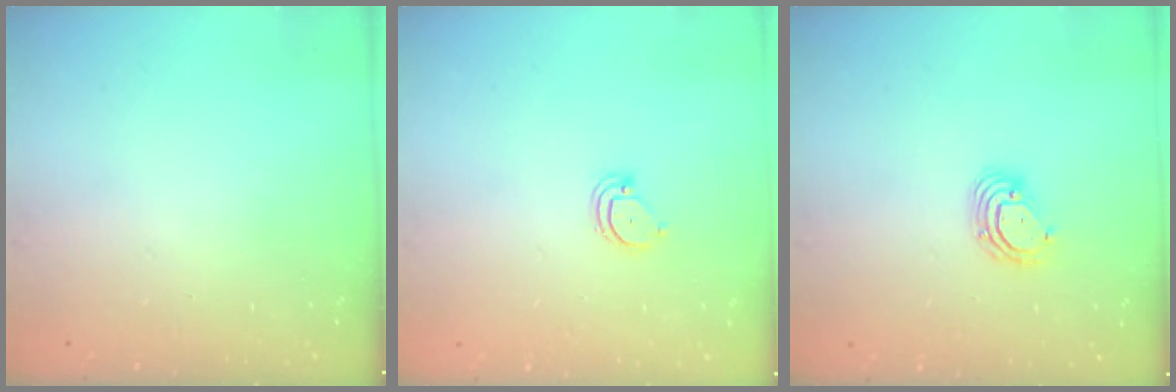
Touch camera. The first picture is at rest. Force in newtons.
{"total": 2.9, "press": 2.9, "slide": 0.2}
{"total": 6.2, "press": 6.1, "slide": 0.9}